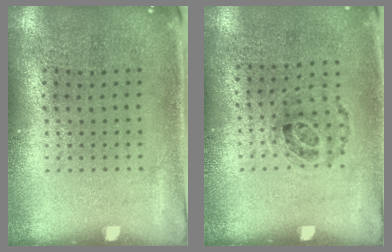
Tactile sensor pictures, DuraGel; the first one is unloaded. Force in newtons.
{"total": 0.9, "press": 0.7, "slide": 0.6}